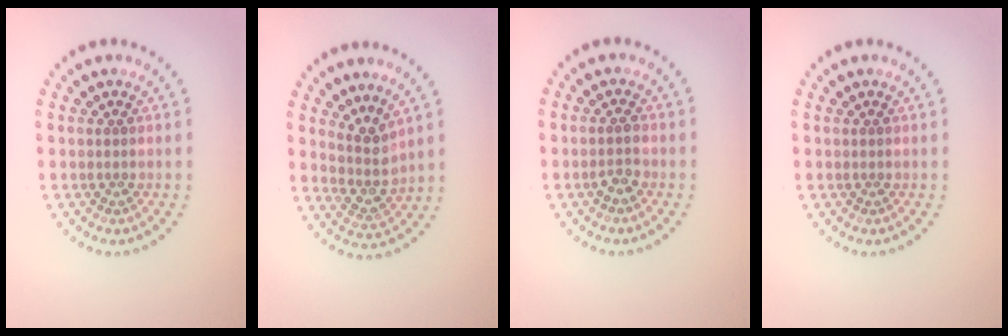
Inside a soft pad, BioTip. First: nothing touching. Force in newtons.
{"total": 2.6, "press": 1.8, "slide": 1.8}
{"total": 1.5, "press": 1.5, "slide": 0.3}
{"total": 0.0}